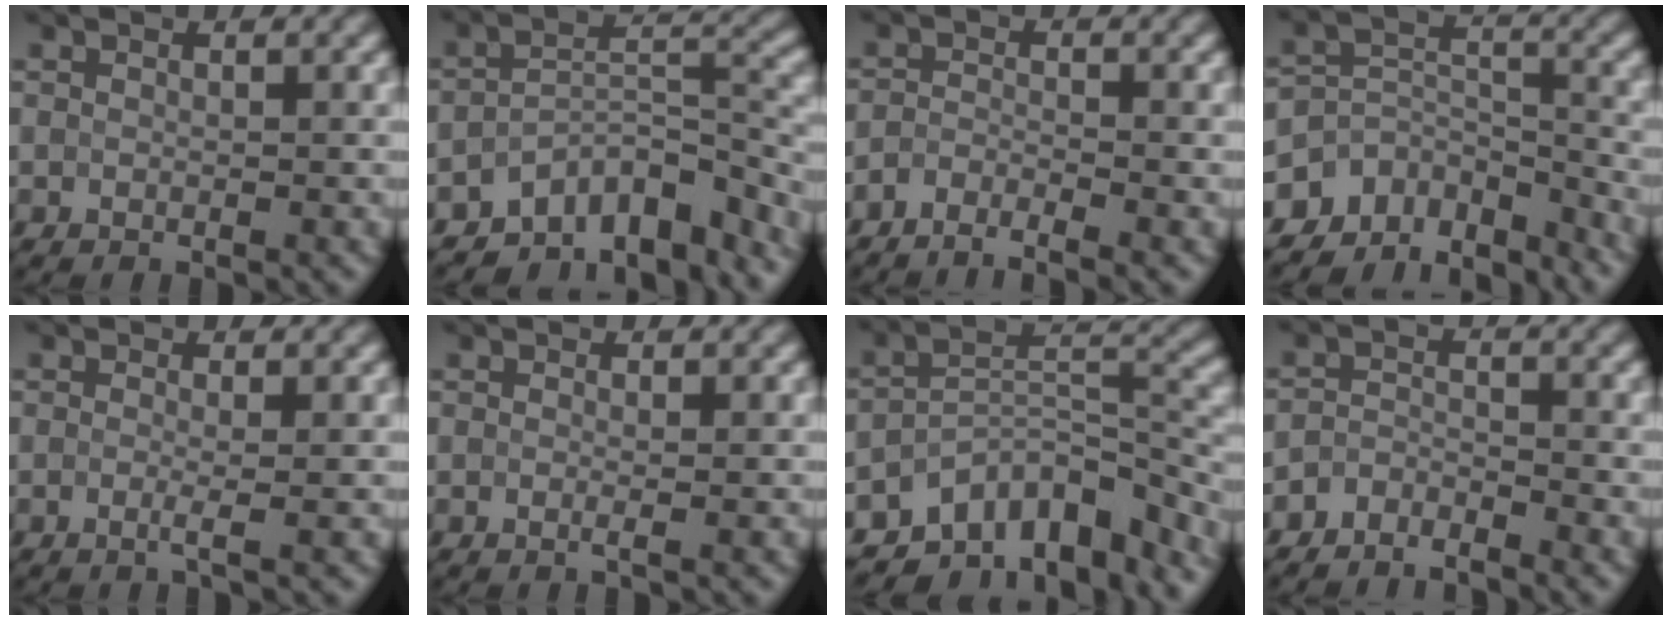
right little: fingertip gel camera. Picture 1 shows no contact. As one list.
[{"total": 9.7, "force": [-7.1, 4.1, 5.1], "torque": [-0.058, -0.006, -0.114]}, {"total": 2.0, "force": [-1.7, 0.3, 1.1], "torque": [-0.019, -0.004, -0.041]}, {"total": 8.3, "force": [-7.1, 4.2, 1.3], "torque": [-0.008, 0.014, -0.107]}, {"total": 1.4, "force": [-0.3, 0.3, 1.3], "torque": [-0.020, -0.007, -0.010]}, {"total": 0.8, "force": [-0.3, 0.2, 0.7], "torque": [-0.011, -0.008, -0.006]}, {"total": 11.0, "force": [-7.6, 5.2, 6.0], "torque": [-0.088, -0.002, -0.126]}, {"total": 2.3, "force": [-2.2, 0.6, 0.4], "torque": [-0.008, 0.000, -0.050]}]